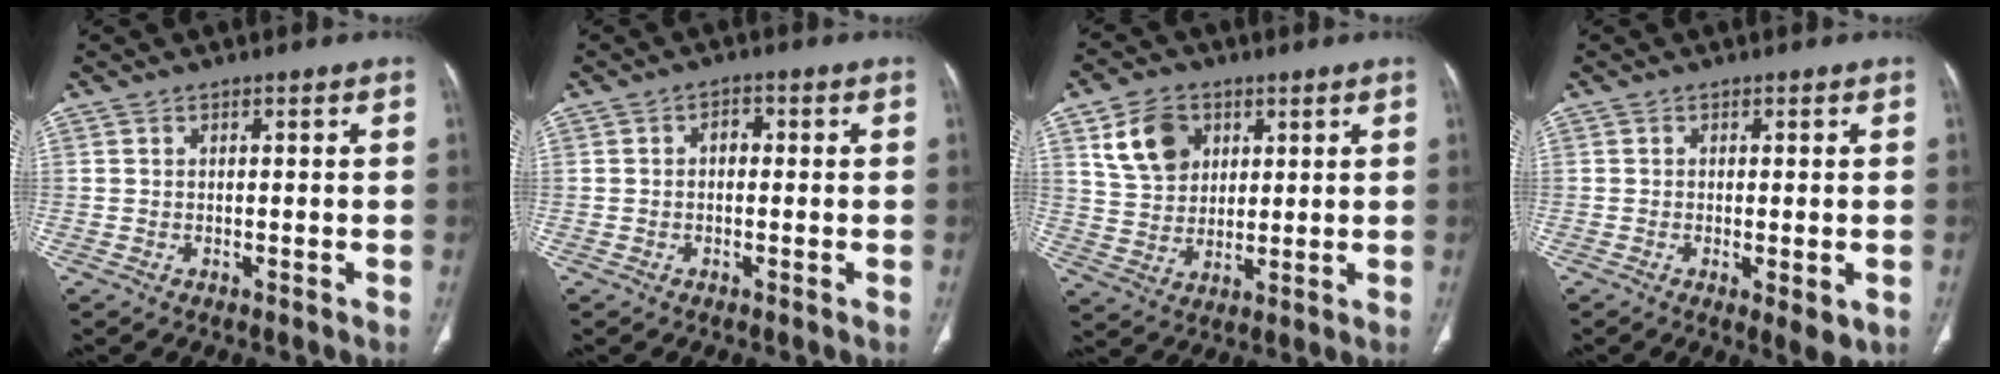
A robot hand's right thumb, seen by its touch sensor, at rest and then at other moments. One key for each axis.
{"total": 2.2, "fx": 0.0, "fy": 1.5, "fz": 1.6, "tx": -0.017, "ty": 0.010, "tz": -0.004}
{"total": 10.1, "fx": 4.3, "fy": 7.6, "fz": 5.1, "tx": -0.068, "ty": -0.011, "tz": 0.087}
{"total": 4.1, "fx": -1.1, "fy": 1.4, "fz": 3.7, "tx": -0.056, "ty": -0.012, "tz": -0.014}